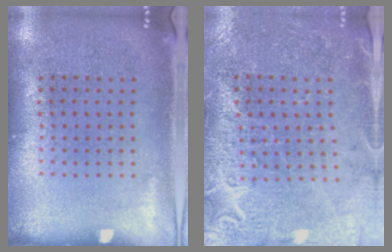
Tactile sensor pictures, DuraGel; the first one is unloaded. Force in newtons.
{"total": 3.2, "press": 3.1, "slide": 0.7}